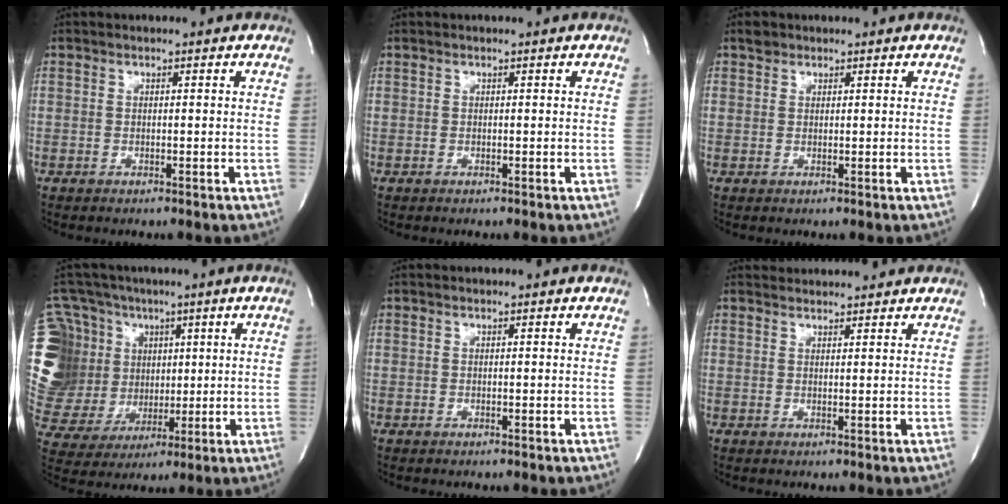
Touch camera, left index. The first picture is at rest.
{"total": 0.0}
{"total": 1.4, "force": [0.9, 1.0, 0.1], "torque": [0.004, 0.006, 0.012]}
{"total": 23.5, "force": [6.8, 20.0, 10.3], "torque": [-0.294, 0.083, 0.148]}
{"total": 0.7, "force": [0.7, 0.0, 0.1], "torque": [-0.003, 0.009, 0.010]}
{"total": 5.1, "force": [5.1, 0.6, 0.4], "torque": [-0.010, 0.028, 0.065]}